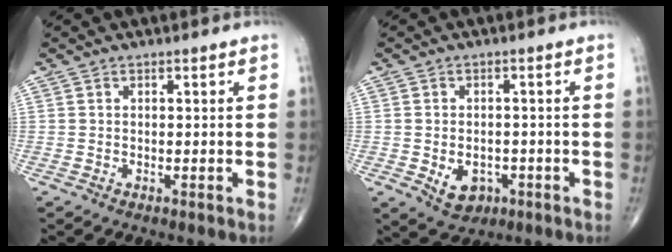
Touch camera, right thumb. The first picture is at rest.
{"total": 5.6, "force": [-1.7, 4.1, 3.3], "torque": [-0.036, 0.007, -0.014]}